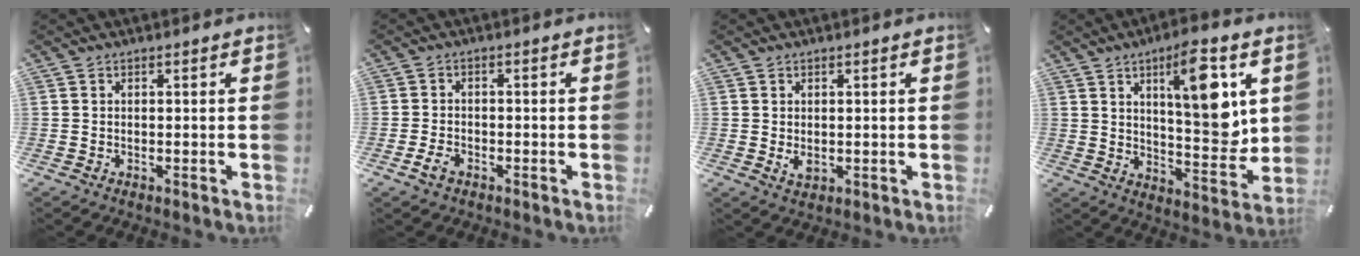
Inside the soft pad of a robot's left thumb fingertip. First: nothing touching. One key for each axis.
{"total": 3.3, "fx": -1.8, "fy": 2.1, "fz": 1.9, "tx": -0.045, "ty": 0.003, "tz": -0.036}
{"total": 1.9, "fx": 0.0, "fy": 1.3, "fz": 1.3, "tx": -0.024, "ty": -0.004, "tz": -0.003}
{"total": 15.6, "fx": 6.3, "fy": 5.5, "fz": 13.2, "tx": -0.177, "ty": -0.040, "tz": 0.099}